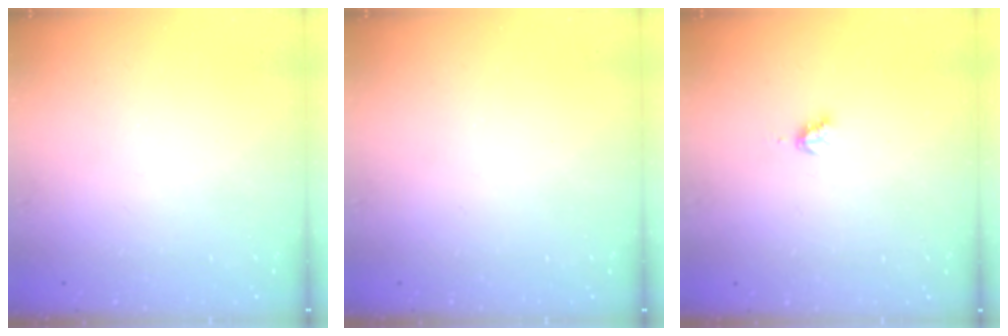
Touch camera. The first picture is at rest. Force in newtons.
{"total": 0.0}
{"total": 2.8, "press": 2.8, "slide": 0.3}